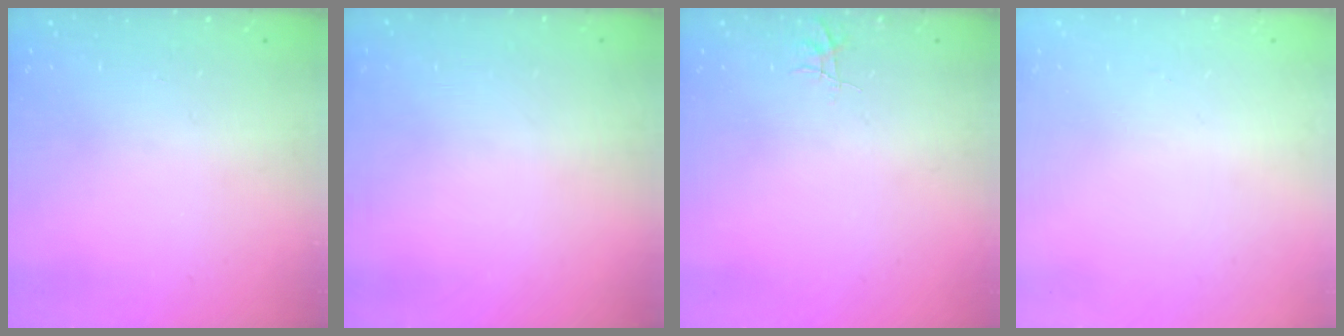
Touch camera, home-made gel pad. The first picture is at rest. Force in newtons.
{"total": 0.0}
{"total": 3.3, "press": 3.3, "slide": 0.4}
{"total": 0.0}